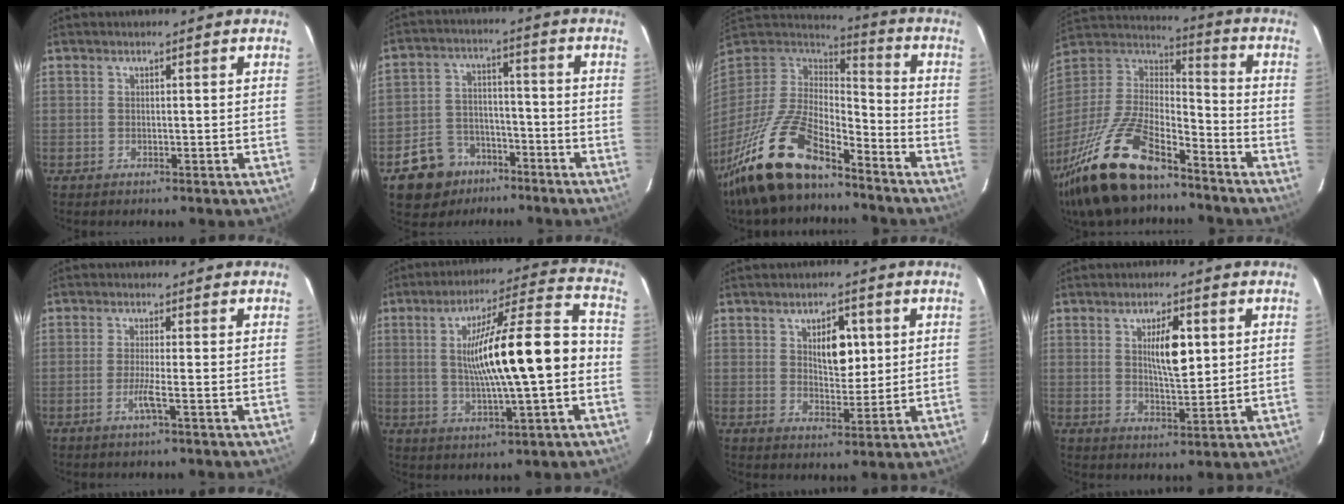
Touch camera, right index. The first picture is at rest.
{"total": 9.2, "force": [-5.7, 6.7, 2.8], "torque": [-0.057, 0.016, -0.091]}
{"total": 19.6, "force": [-14.2, 6.2, 12.0], "torque": [-0.260, -0.016, -0.268]}
{"total": 21.7, "force": [-15.3, 6.9, 13.8], "torque": [-0.307, -0.021, -0.286]}
{"total": 2.6, "force": [-1.0, -0.4, 2.3], "torque": [-0.050, -0.005, -0.023]}
{"total": 16.9, "force": [-0.7, 1.6, 16.8], "torque": [-0.273, 0.021, -0.010]}
{"total": 6.0, "force": [1.8, 2.9, 4.9], "torque": [-0.076, 0.004, 0.035]}
{"total": 6.5, "force": [1.7, 1.7, 6.0], "torque": [-0.103, 0.001, 0.033]}